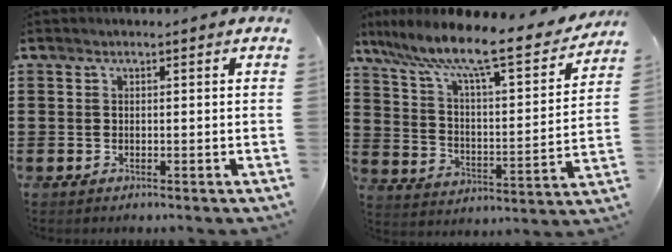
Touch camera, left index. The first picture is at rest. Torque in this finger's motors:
{"motor_torque": [2.14, 0.00, 0.17, -0.02]}